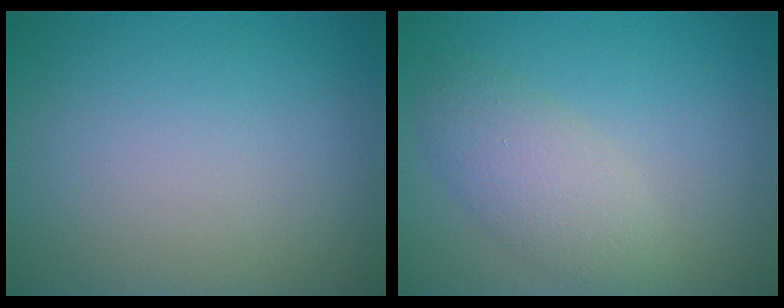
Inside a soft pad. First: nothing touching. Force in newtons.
{"total": 3.4, "press": 3.4, "slide": 0.2}